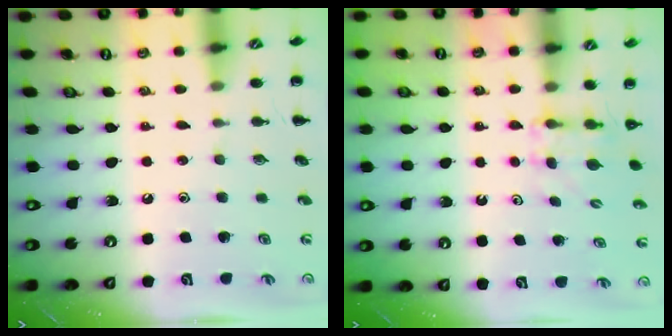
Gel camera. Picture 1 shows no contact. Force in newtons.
{"total": 3.1, "press": 2.8, "slide": 1.2}